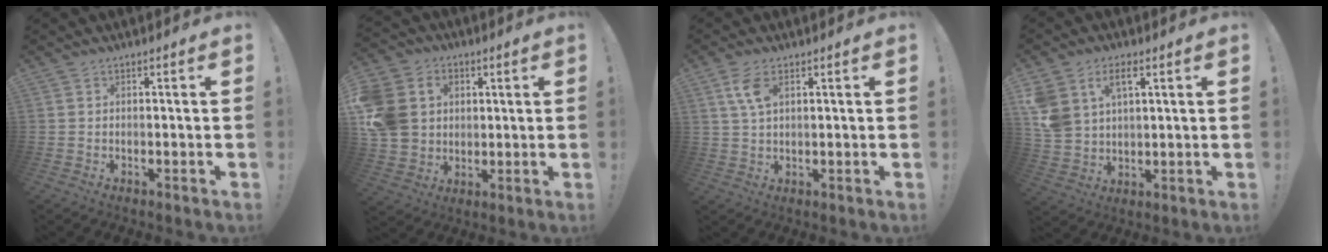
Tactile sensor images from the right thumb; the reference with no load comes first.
{"total": 14.2, "force": [2.2, 12.5, 6.4], "torque": [-0.121, 0.005, 0.052]}
{"total": 6.1, "force": [2.5, 2.9, 4.7], "torque": [-0.096, -0.004, 0.045]}
{"total": 9.3, "force": [4.6, 6.1, 5.4], "torque": [-0.119, -0.014, 0.088]}